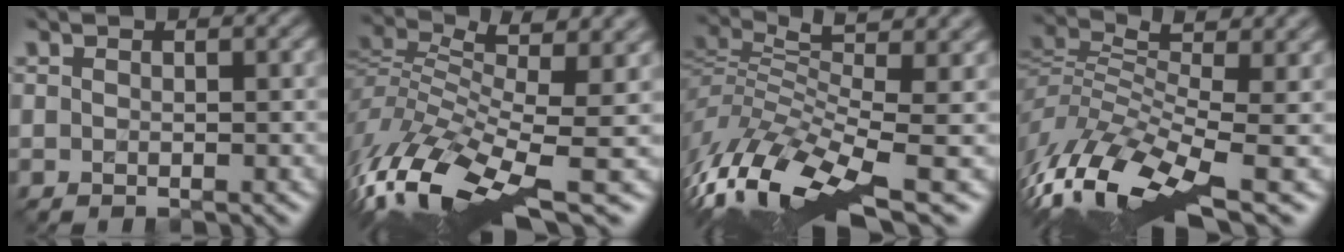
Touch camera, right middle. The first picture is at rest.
{"total": 12.0, "force": [-3.0, 4.0, 10.9], "torque": [-0.239, 0.019, -0.046]}
{"total": 11.1, "force": [-2.4, 3.4, 10.3], "torque": [-0.218, 0.016, -0.037]}
{"total": 10.4, "force": [-3.0, 3.7, 9.3], "torque": [-0.206, 0.020, -0.054]}